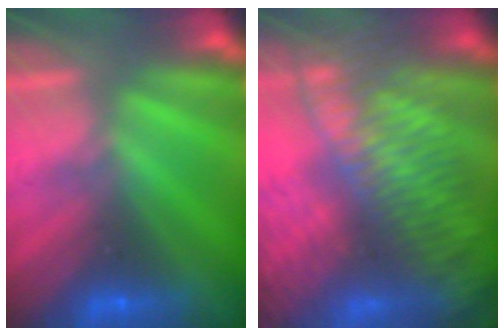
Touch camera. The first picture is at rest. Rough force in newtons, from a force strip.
{"total": 13.7}